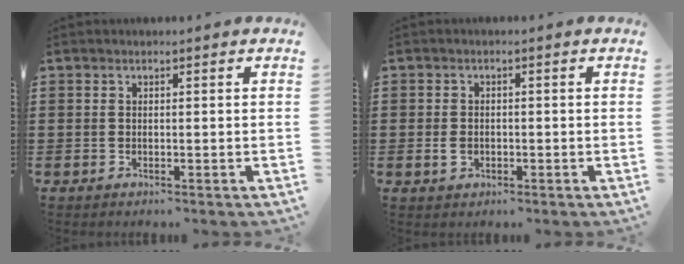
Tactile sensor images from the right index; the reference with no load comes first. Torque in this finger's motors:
{"motor_torque": [-0.03, -0.08, 0.03, 0.01]}